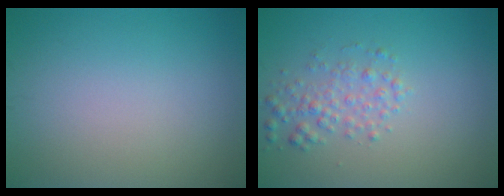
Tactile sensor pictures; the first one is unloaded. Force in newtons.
{"total": 2.2, "press": 2.2, "slide": 0.0}